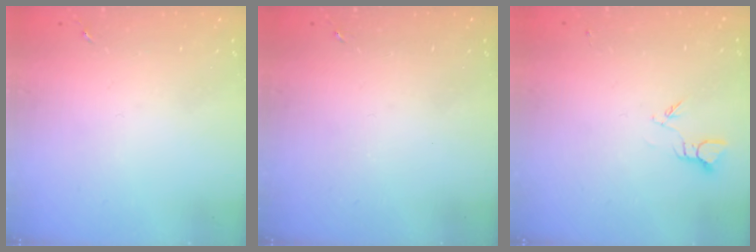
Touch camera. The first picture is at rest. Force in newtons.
{"total": 0.0}
{"total": 2.7, "press": 2.7, "slide": 0.3}